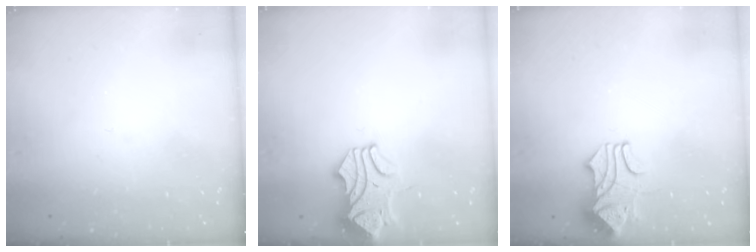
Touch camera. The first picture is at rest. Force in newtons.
{"total": 1.1, "press": 0.6, "slide": 0.9}
{"total": 1.7, "press": 1.3, "slide": 1.1}